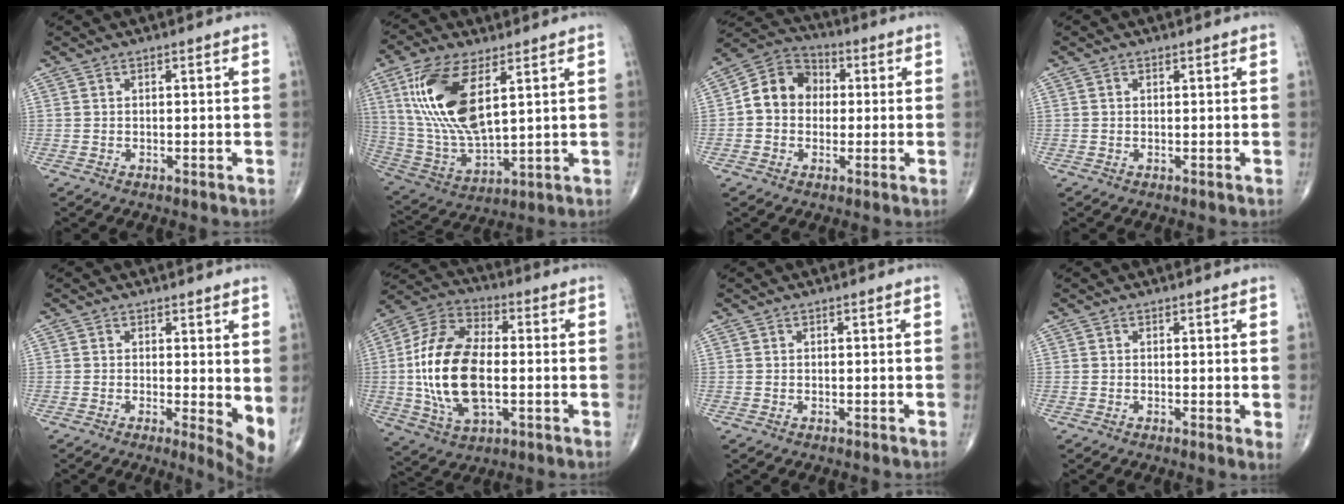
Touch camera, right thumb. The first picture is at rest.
{"total": 18.1, "force": [6.2, 7.7, 15.1], "torque": [-0.311, -0.023, 0.127]}
{"total": 9.9, "force": [0.4, 8.3, 5.4], "torque": [-0.074, 0.030, -0.008]}
{"total": 0.6, "force": [0.3, 0.4, 0.3], "torque": [-0.003, -0.002, 0.005]}
{"total": 5.7, "force": [0.8, 1.7, 5.3], "torque": [-0.071, -0.016, 0.013]}
{"total": 19.4, "force": [-1.0, 10.3, 16.4], "torque": [-0.327, 0.012, -0.017]}
{"total": 0.0}
{"total": 1.5, "force": [0.4, 0.4, 1.4], "torque": [-0.024, -0.008, 0.003]}